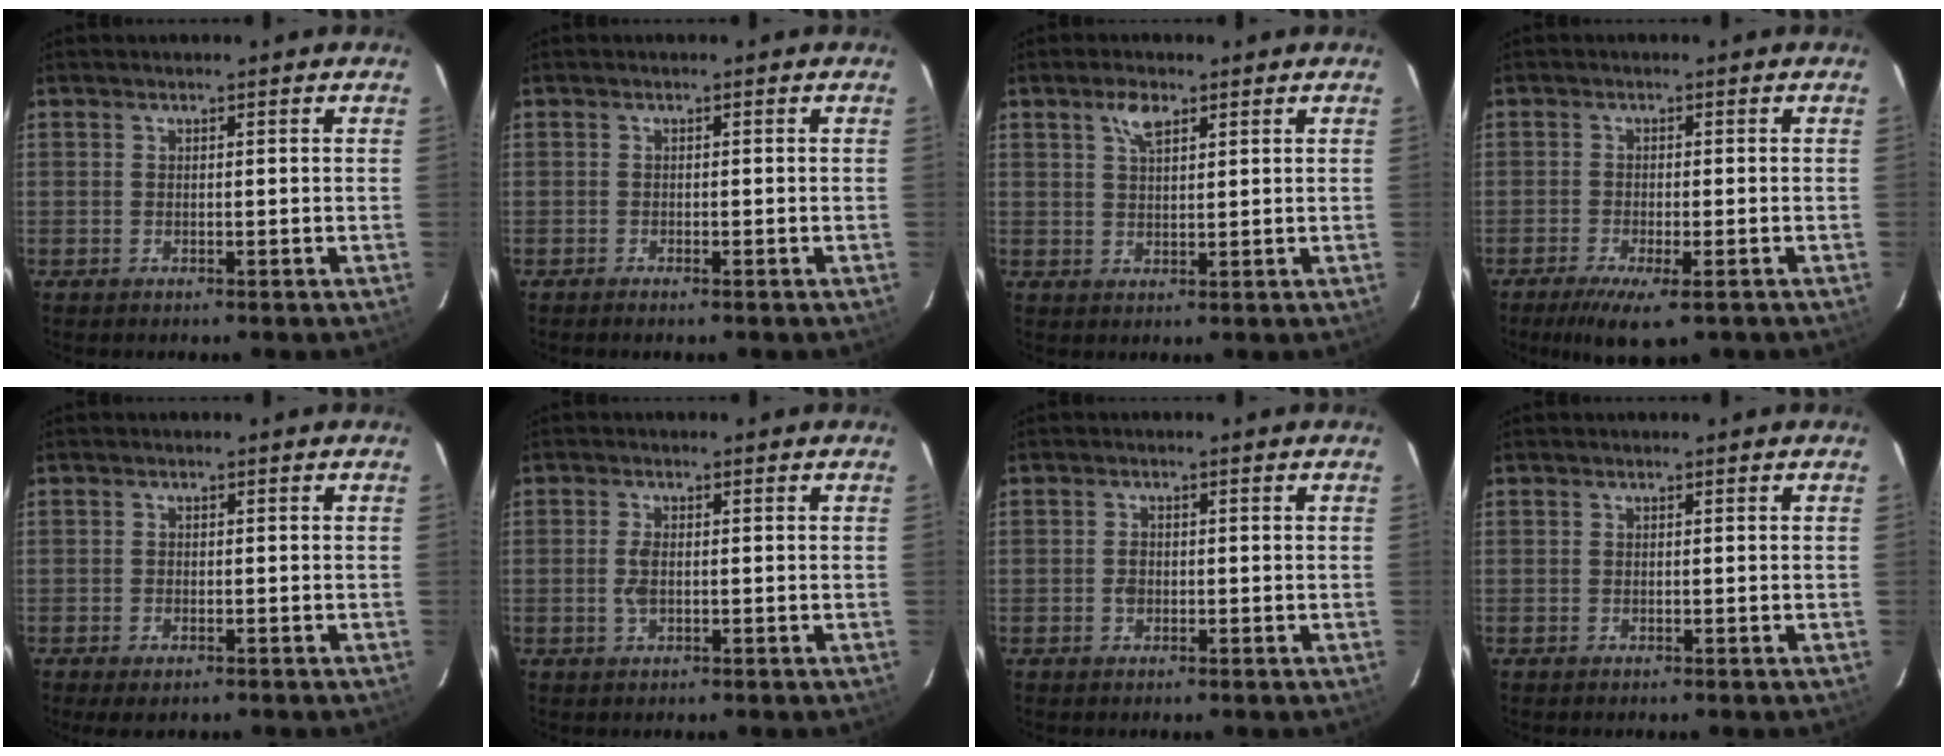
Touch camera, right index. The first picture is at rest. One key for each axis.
{"total": 0.9, "fx": -0.7, "fy": 0.1, "fz": 0.4, "tx": -0.011, "ty": -0.001, "tz": -0.015}
{"total": 3.7, "fx": 2.1, "fy": 1.6, "fz": 2.6, "tx": -0.049, "ty": 0.008, "tz": 0.040}
{"total": 7.4, "fx": -4.9, "fy": 1.9, "fz": 5.2, "tx": -0.113, "ty": -0.027, "tz": -0.080}
{"total": 2.5, "fx": -1.6, "fy": 1.3, "fz": 1.4, "tx": -0.032, "ty": -0.006, "tz": -0.028}
{"total": 2.5, "fx": -0.3, "fy": 1.2, "fz": 2.2, "tx": -0.045, "ty": 0.002, "tz": -0.004}
{"total": 1.6, "fx": -0.4, "fy": 1.3, "fz": 0.8, "tx": -0.014, "ty": 0.005, "tz": -0.008}
{"total": 0.0}